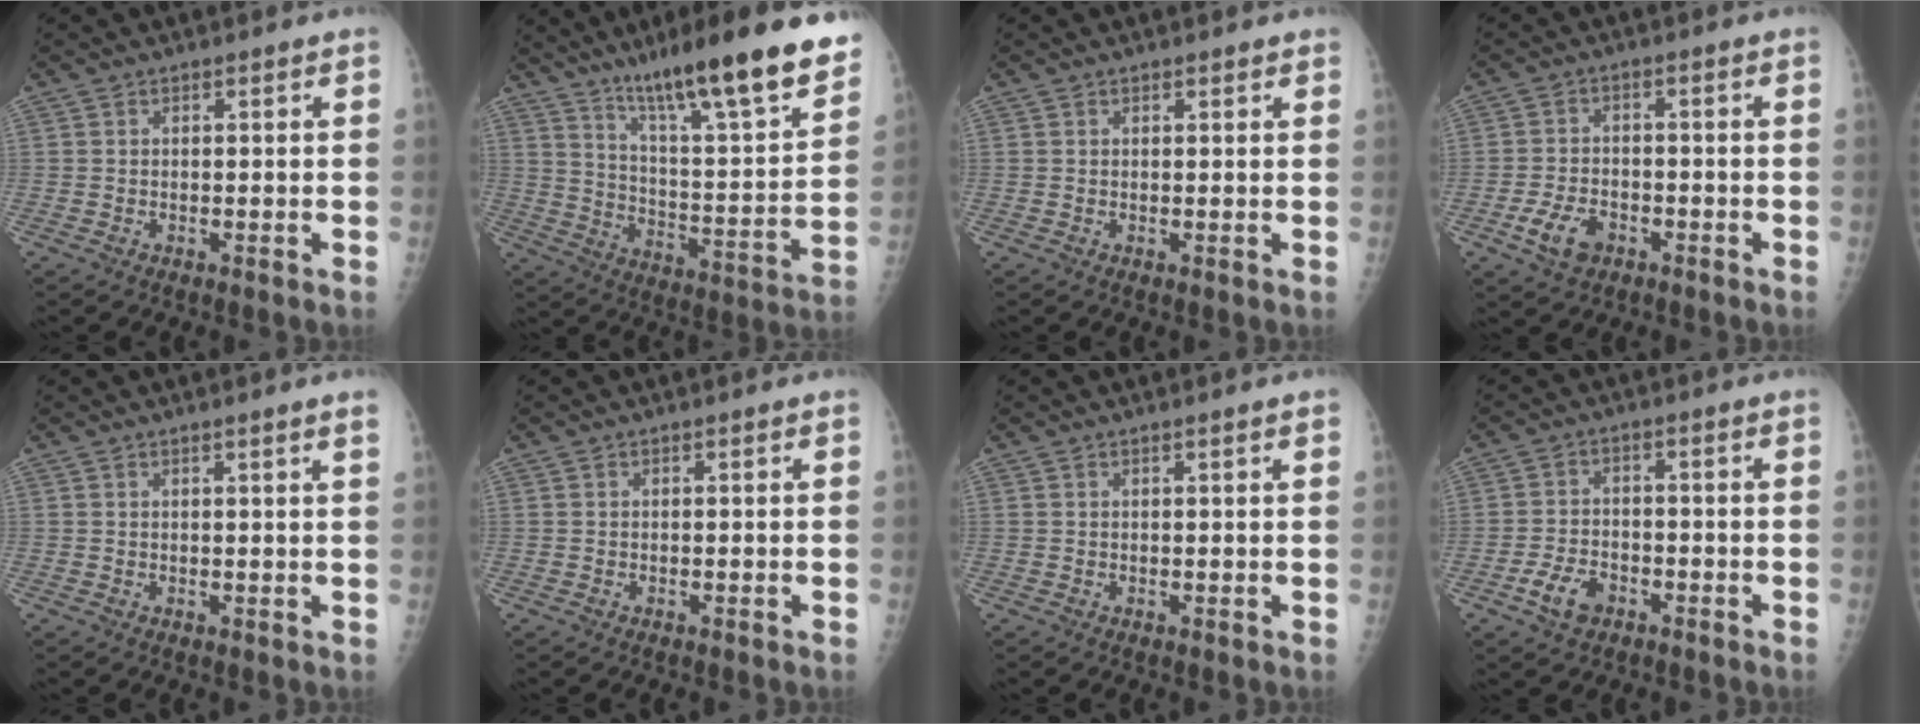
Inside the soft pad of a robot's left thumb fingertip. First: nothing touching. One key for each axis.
{"total": 24.0, "fx": 16.9, "fy": 3.3, "fz": 16.7, "tx": -0.231, "ty": -0.070, "tz": 0.268}
{"total": 0.6, "fx": 0.5, "fy": 0.3, "fz": 0.1, "tx": -0.002, "ty": -0.005, "tz": 0.006}
{"total": 6.1, "fx": -3.0, "fy": 4.0, "fz": 3.5, "tx": -0.062, "ty": 0.014, "tz": -0.051}
{"total": 2.0, "fx": 1.5, "fy": -0.4, "fz": 1.3, "tx": -0.018, "ty": -0.004, "tz": 0.019}
{"total": 0.0}
{"total": 1.4, "fx": 1.0, "fy": 0.0, "fz": 1.0, "tx": -0.011, "ty": 0.003, "tz": 0.012}
{"total": 5.6, "fx": -3.0, "fy": 3.6, "fz": 3.0, "tx": -0.052, "ty": 0.017, "tz": -0.053}